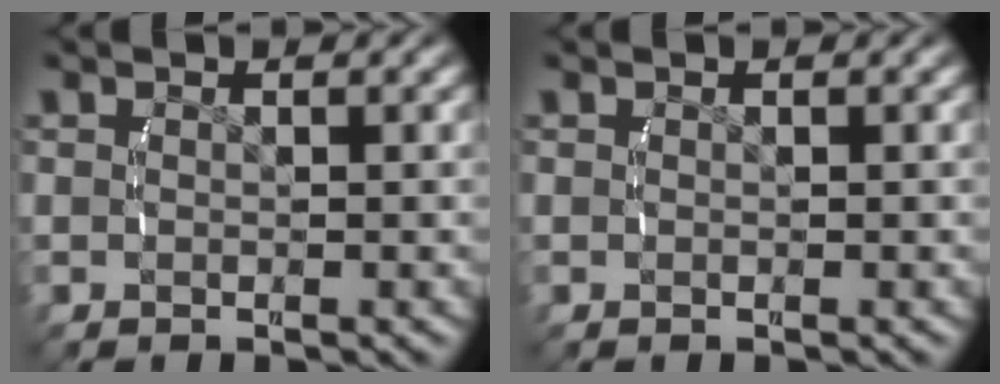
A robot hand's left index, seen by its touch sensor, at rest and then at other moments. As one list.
[{"total": 0.0}]